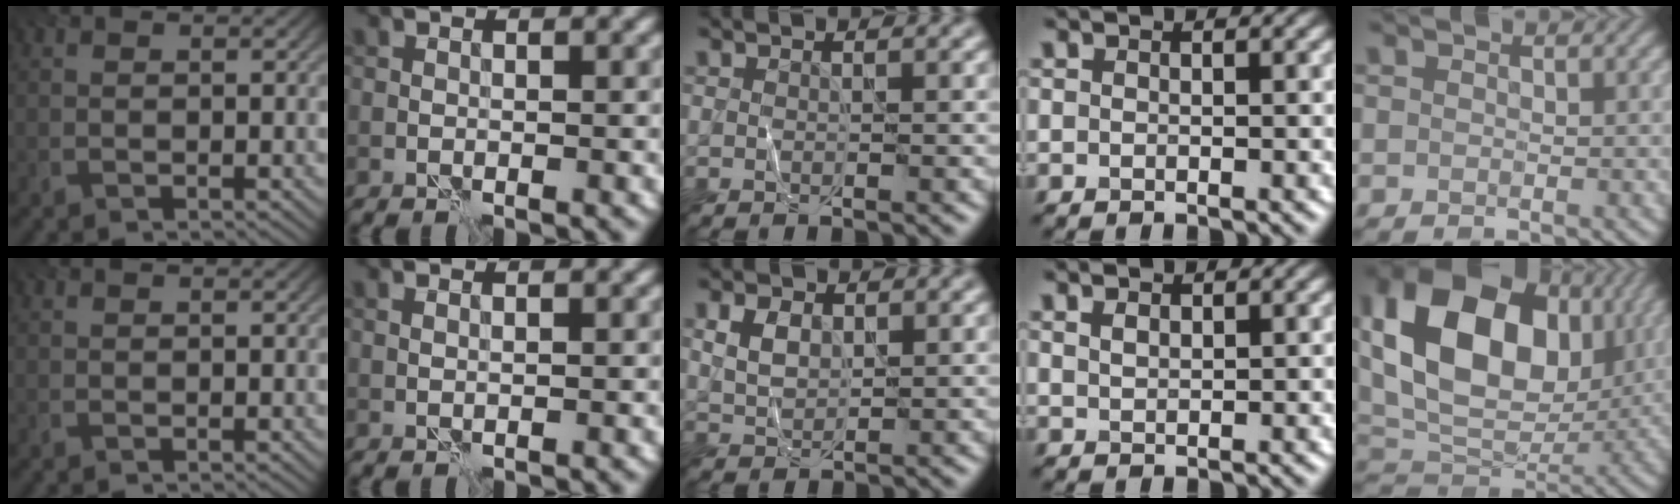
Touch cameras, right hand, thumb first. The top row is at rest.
{"middle": {"total": 2.6, "force": [0.9, 1.8, 1.6], "torque": [-0.038, 0.002, 0.020]}, "ring": {"total": 1.0, "force": [0.6, 0.4, 0.6], "torque": [-0.014, 0.000, 0.015]}, "little": {"total": 15.8, "force": [3.6, 10.9, 10.9], "torque": [-0.209, 0.016, 0.071]}}